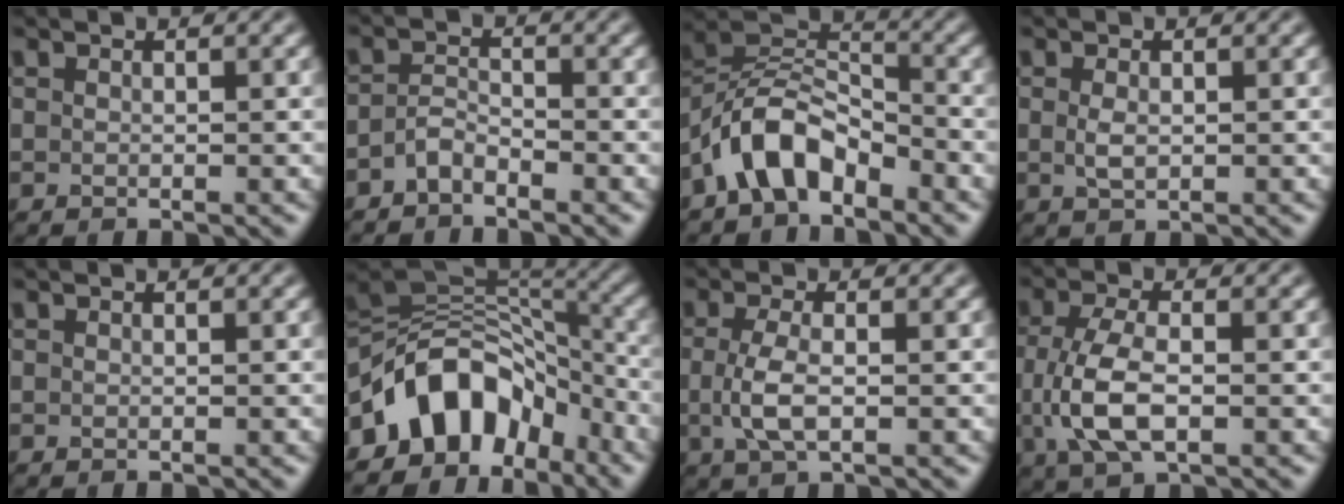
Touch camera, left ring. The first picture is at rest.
{"total": 1.8, "force": [-1.5, 0.6, 0.8], "torque": [-0.018, 0.007, -0.034]}
{"total": 6.1, "force": [-3.9, 3.1, 3.5], "torque": [-0.059, 0.014, -0.084]}
{"total": 1.4, "force": [0.1, 0.8, 1.2], "torque": [-0.029, -0.003, 0.003]}
{"total": 0.0}
{"total": 10.6, "force": [-5.5, 6.8, 5.9], "torque": [-0.082, 0.026, -0.116]}
{"total": 3.2, "force": [-0.3, 1.3, 3.0], "torque": [-0.071, -0.004, -0.008]}
{"total": 5.7, "force": [-0.9, 2.7, 5.0], "torque": [-0.116, -0.004, -0.017]}